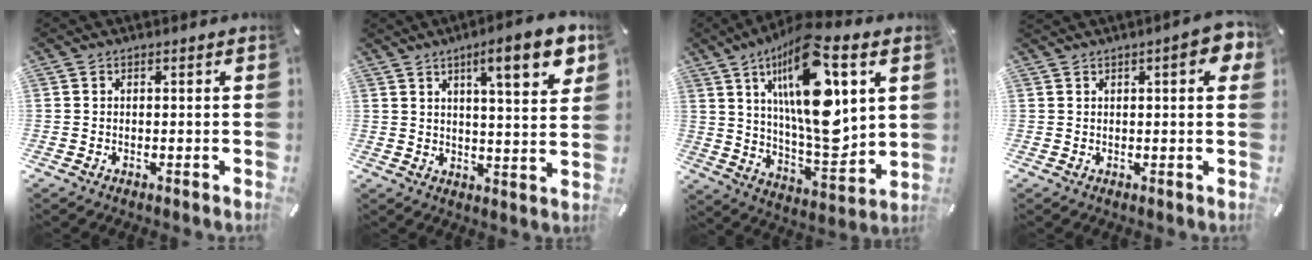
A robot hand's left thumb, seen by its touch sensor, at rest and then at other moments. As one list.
[{"total": 12.0, "force": [6.3, 2.5, 9.9], "torque": [-0.136, -0.031, 0.095]}, {"total": 24.1, "force": [9.7, 8.5, 20.3], "torque": [-0.378, -0.057, 0.143]}, {"total": 6.0, "force": [2.6, 1.7, 5.1], "torque": [-0.069, -0.008, 0.037]}]